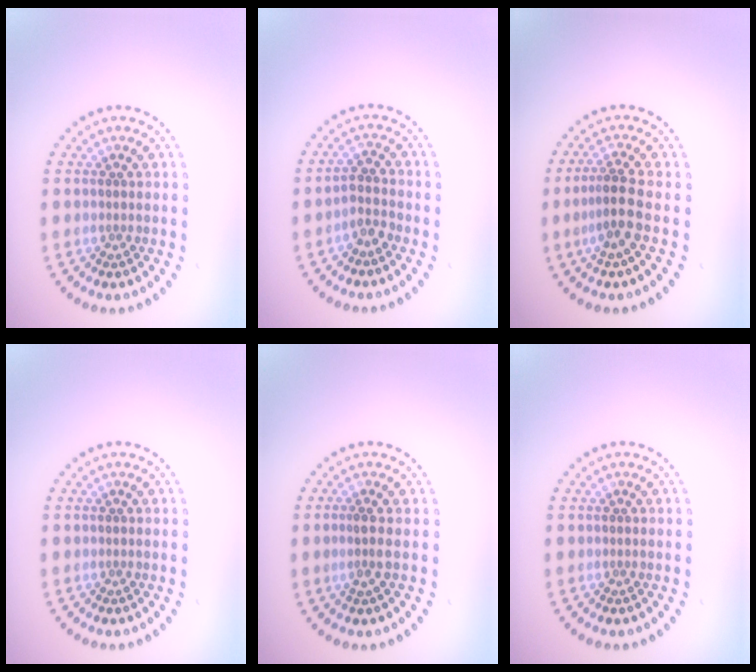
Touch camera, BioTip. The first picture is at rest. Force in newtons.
{"total": 1.8, "press": 1.4, "slide": 1.1}
{"total": 2.8, "press": 2.3, "slide": 1.7}
{"total": 0.0}
{"total": 1.5, "press": 1.2, "slide": 0.9}
{"total": 0.0}